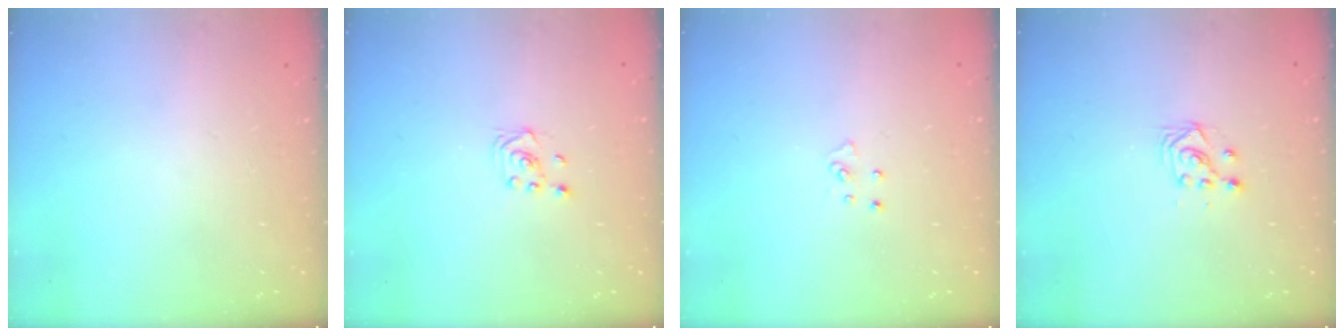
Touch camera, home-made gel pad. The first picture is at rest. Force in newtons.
{"total": 2.0, "press": 1.8, "slide": 0.8}
{"total": 3.7, "press": 3.7, "slide": 0.3}
{"total": 3.2, "press": 3.1, "slide": 0.9}